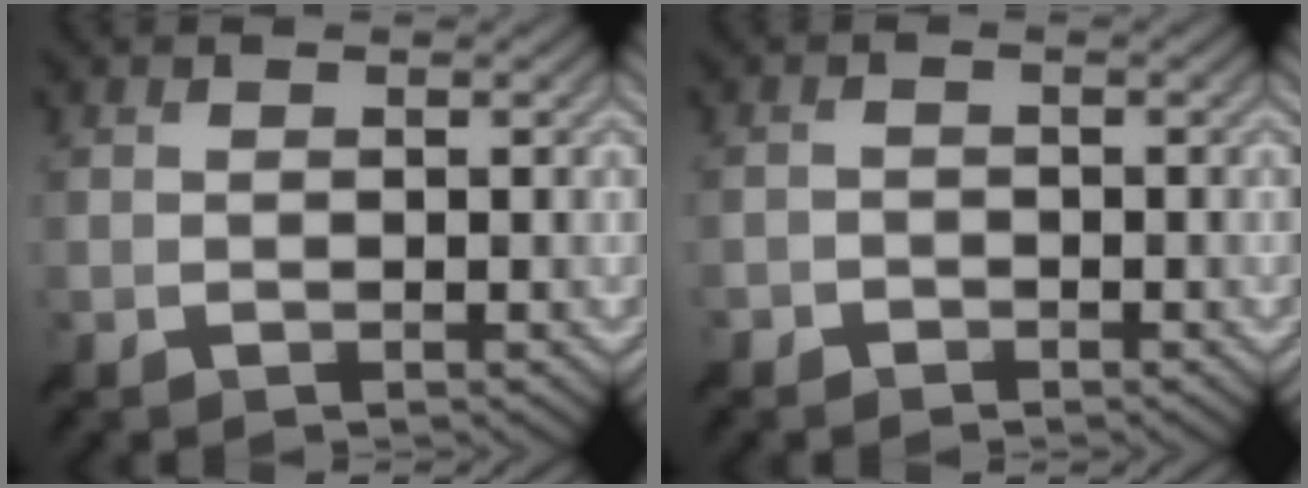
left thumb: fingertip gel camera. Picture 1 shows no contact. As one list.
[{"total": 1.4, "force": [-1.0, 0.9, -0.1], "torque": [0.010, 0.002, -0.023]}]